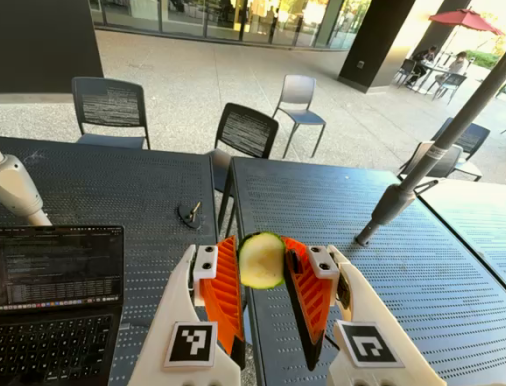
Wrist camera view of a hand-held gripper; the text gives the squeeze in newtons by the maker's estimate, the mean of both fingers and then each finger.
{"total": 6.0, "left": 5.8, "right": 6.3}